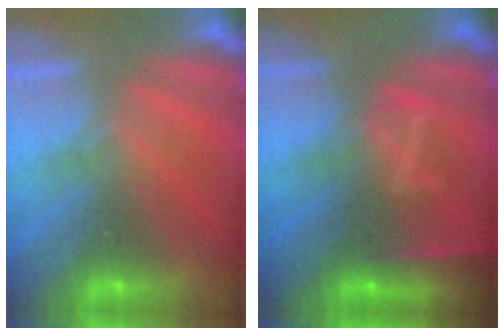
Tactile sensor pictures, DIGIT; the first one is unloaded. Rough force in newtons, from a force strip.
{"total": 8.1}